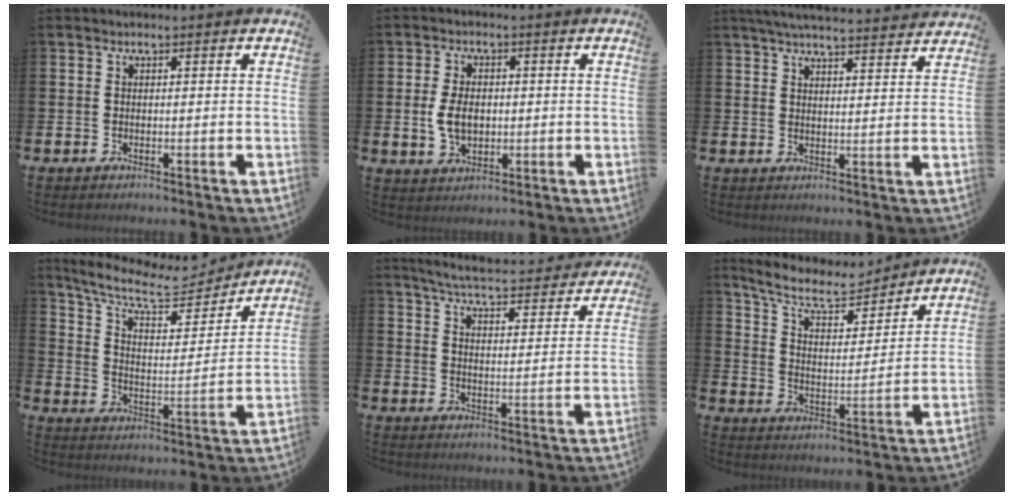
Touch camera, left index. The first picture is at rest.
{"total": 5.0, "force": [-0.1, 3.3, 3.7], "torque": [-0.072, 0.007, -0.007]}
{"total": 5.2, "force": [5.1, 0.1, 1.1], "torque": [-0.035, -0.027, 0.091]}
{"total": 10.0, "force": [8.4, 3.3, 4.3], "torque": [-0.109, -0.053, 0.142]}
{"total": 5.8, "force": [5.5, 0.4, 1.7], "torque": [-0.055, -0.040, 0.093]}
{"total": 8.9, "force": [8.1, 2.4, 3.0], "torque": [-0.084, -0.054, 0.140]}